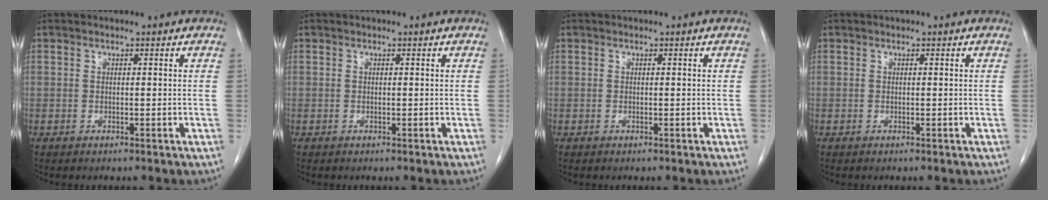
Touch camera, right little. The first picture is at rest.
{"total": 0.0}
{"total": 0.0}
{"total": 0.0}